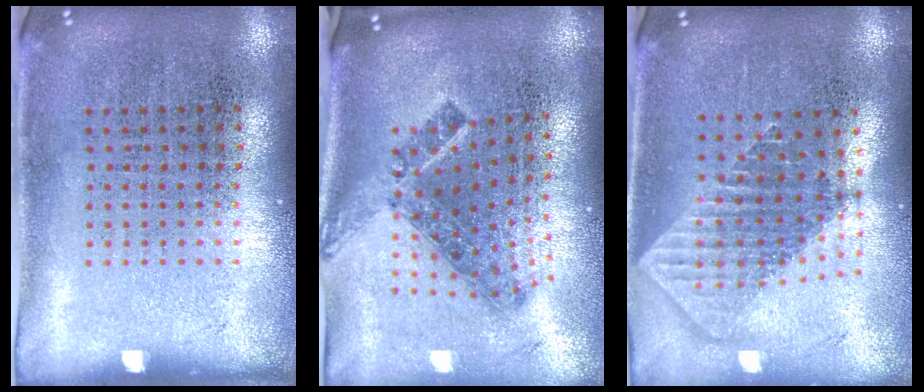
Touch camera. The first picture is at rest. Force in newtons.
{"total": 1.6, "press": 1.1, "slide": 1.1}
{"total": 1.8, "press": 1.4, "slide": 1.2}